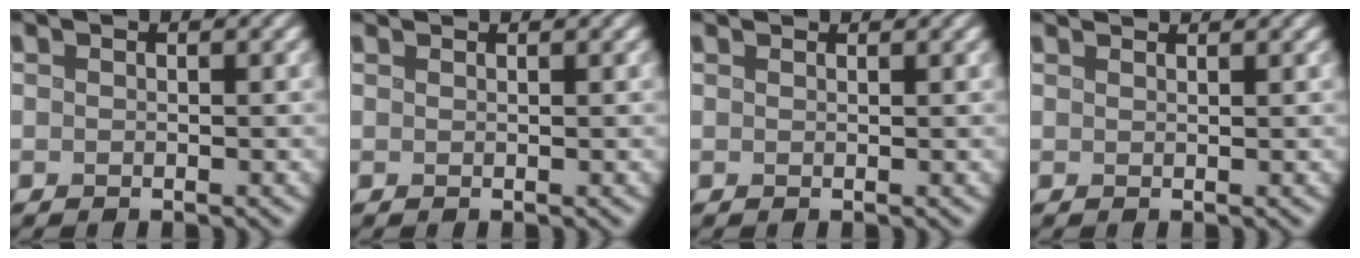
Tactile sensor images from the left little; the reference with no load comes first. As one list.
[{"total": 1.3, "force": [1.2, 0.1, 0.4], "torque": [-0.009, -0.001, 0.012]}, {"total": 1.6, "force": [1.6, 0.1, 0.4], "torque": [-0.015, 0.000, 0.016]}, {"total": 2.3, "force": [2.0, 0.4, 0.8], "torque": [-0.007, 0.001, 0.016]}]